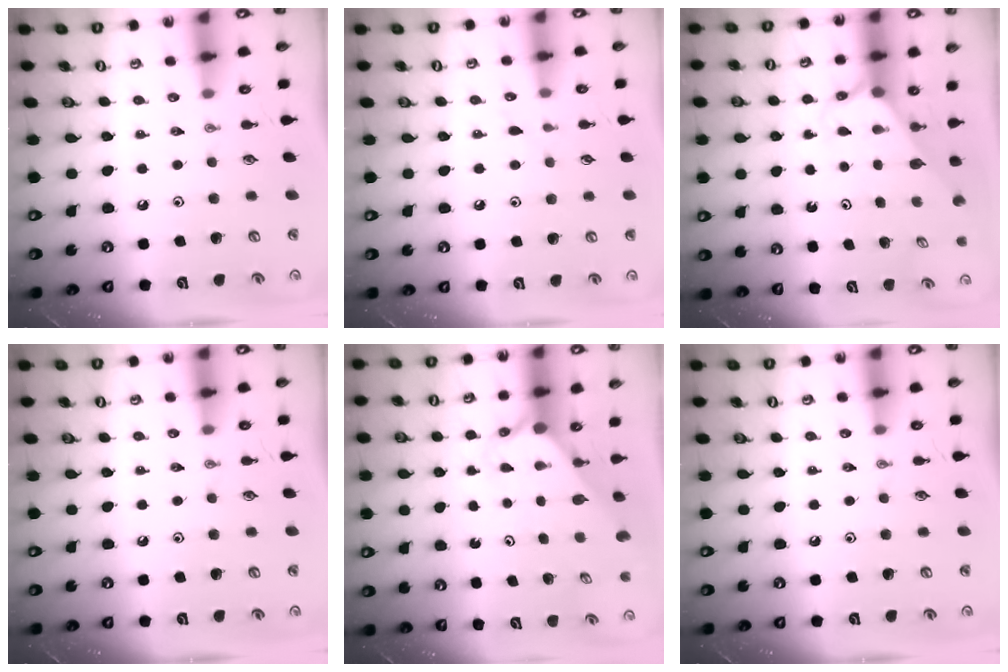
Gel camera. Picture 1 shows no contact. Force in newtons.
{"total": 5.0, "press": 4.9, "slide": 0.6}
{"total": 2.7, "press": 2.7, "slide": 0.1}
{"total": 0.0}
{"total": 2.7, "press": 2.7, "slide": 0.0}
{"total": 0.0}